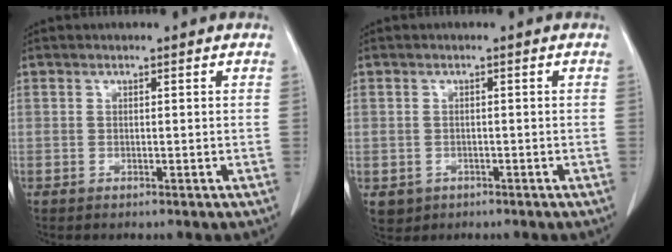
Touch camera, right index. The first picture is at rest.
{"total": 2.9, "force": [-0.9, 2.8, 0.4], "torque": [0.001, 0.004, -0.007]}